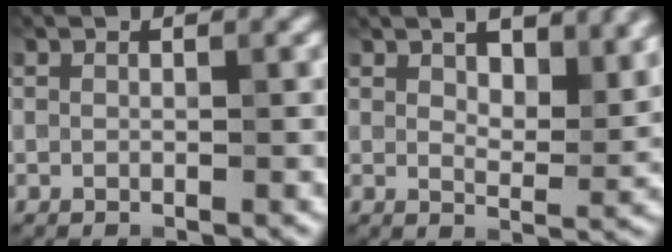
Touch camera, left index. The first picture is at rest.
{"total": 6.1, "force": [3.5, 2.6, 4.3], "torque": [-0.058, -0.001, 0.059]}